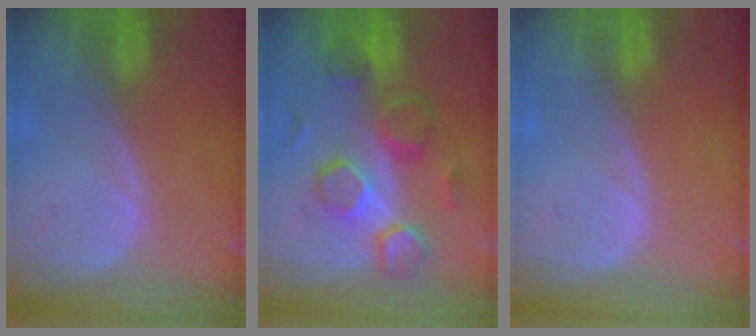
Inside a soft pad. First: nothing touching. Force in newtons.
{"total": 8.6, "press": 8.5, "slide": 1.6}
{"total": 0.0}